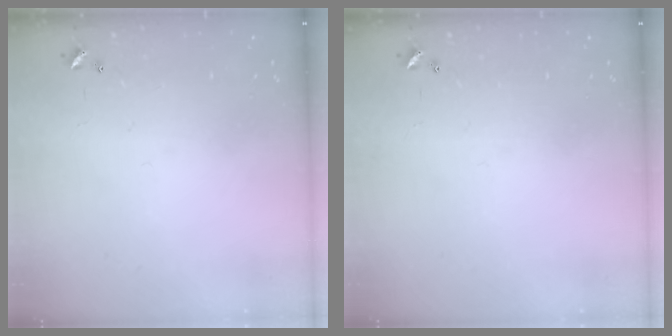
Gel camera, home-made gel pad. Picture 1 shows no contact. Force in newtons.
{"total": 0.0}